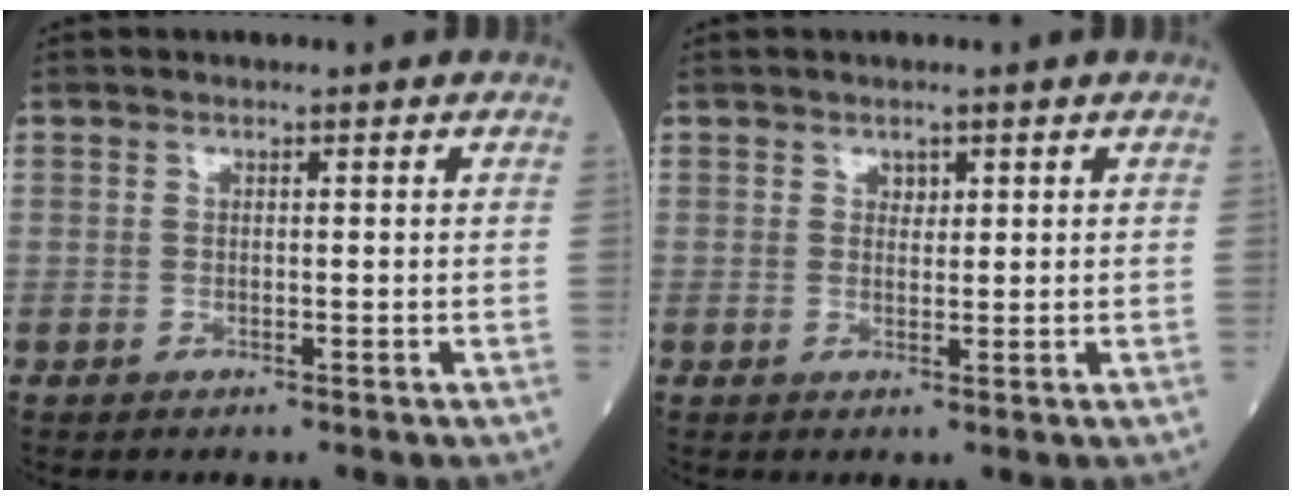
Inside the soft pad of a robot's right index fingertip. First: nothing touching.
{"total": 1.1, "force": [0.6, 0.8, 0.4], "torque": [-0.001, -0.002, 0.009]}